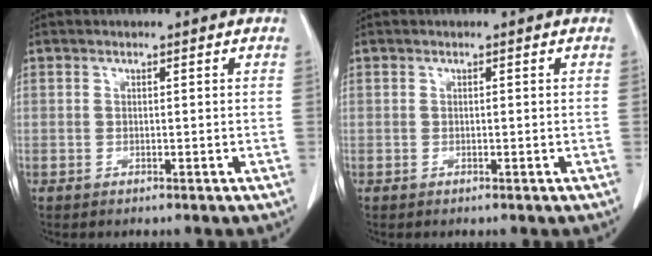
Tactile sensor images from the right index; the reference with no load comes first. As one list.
[{"total": 0.0}]